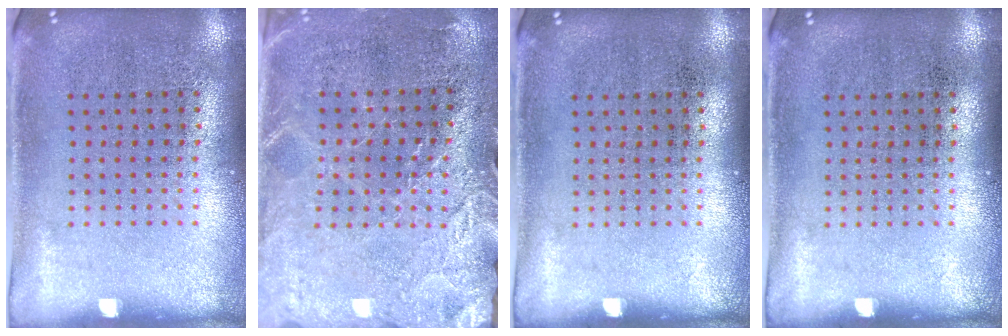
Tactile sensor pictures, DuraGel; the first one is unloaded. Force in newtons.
{"total": 2.8, "press": 2.6, "slide": 0.9}
{"total": 0.0}
{"total": 0.0}